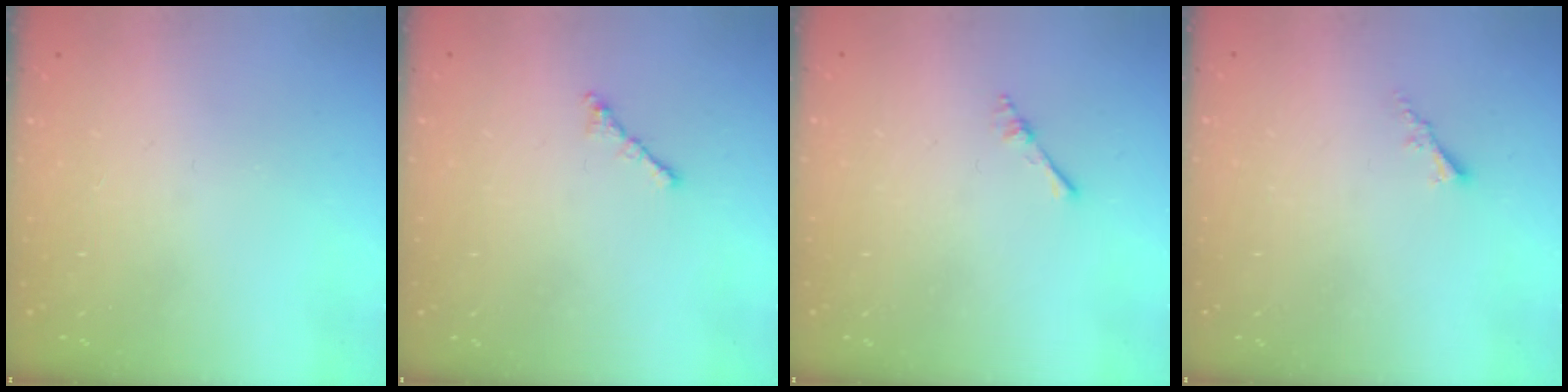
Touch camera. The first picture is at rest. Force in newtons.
{"total": 1.0, "press": 0.9, "slide": 0.4}
{"total": 2.2, "press": 2.2, "slide": 0.3}
{"total": 1.7, "press": 1.6, "slide": 0.5}